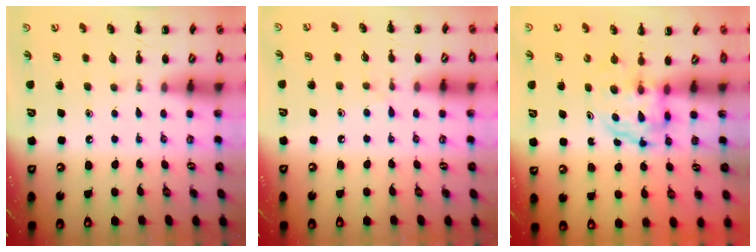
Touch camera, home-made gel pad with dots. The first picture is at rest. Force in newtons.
{"total": 4.3, "press": 3.9, "slide": 1.8}
{"total": 3.8, "press": 3.8, "slide": 0.3}